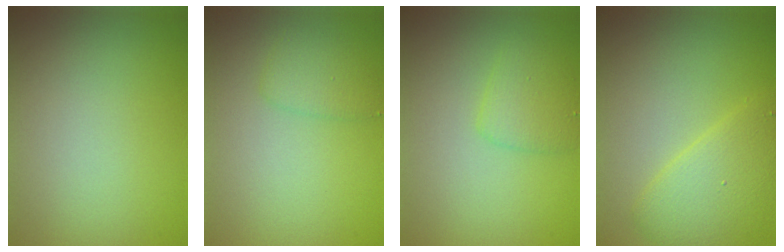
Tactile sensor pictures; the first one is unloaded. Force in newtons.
{"total": 1.7, "press": 1.7, "slide": 0.1}
{"total": 2.2, "press": 2.2, "slide": 0.2}
{"total": 3.9, "press": 3.9, "slide": 0.2}